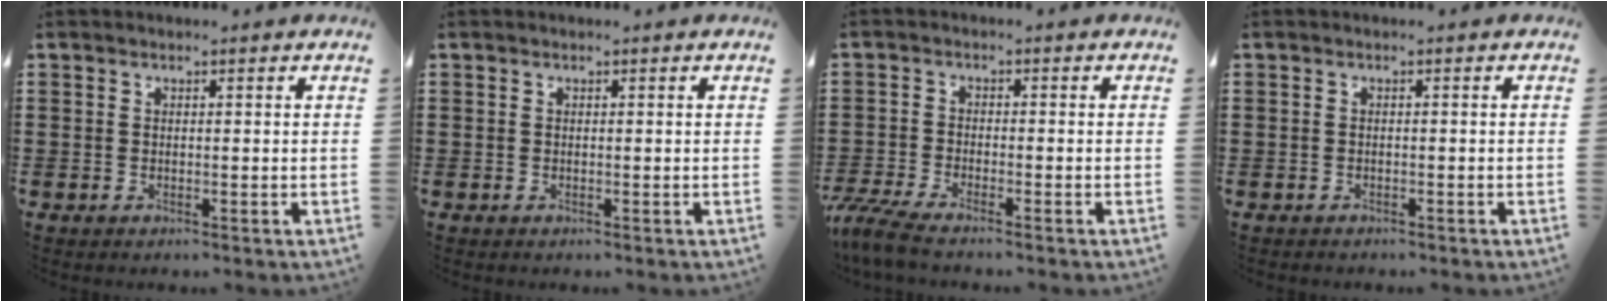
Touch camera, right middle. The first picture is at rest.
{"total": 0.0}
{"total": 4.3, "force": [-3.8, 0.2, 1.9], "torque": [-0.061, -0.015, -0.083]}
{"total": 0.8, "force": [-0.7, 0.4, -0.1], "torque": [0.001, 0.003, -0.016]}